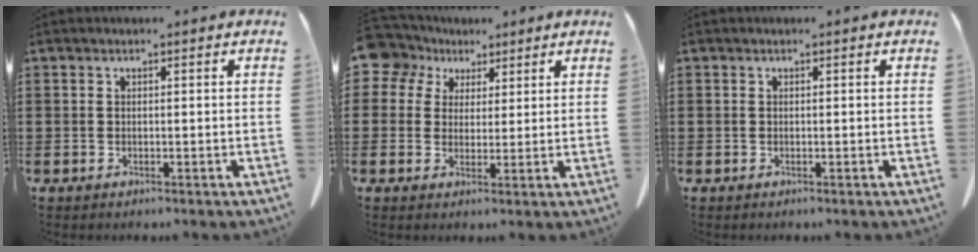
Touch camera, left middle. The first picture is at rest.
{"total": 6.4, "force": [3.8, 4.9, 1.6], "torque": [-0.056, -0.001, 0.071]}
{"total": 0.0}